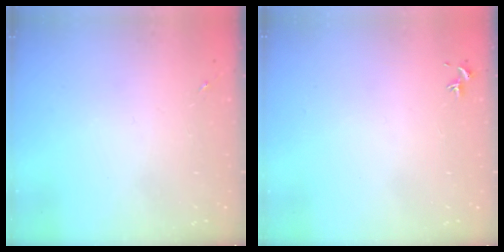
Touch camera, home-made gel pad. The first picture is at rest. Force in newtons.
{"total": 0.7, "press": 0.6, "slide": 0.5}